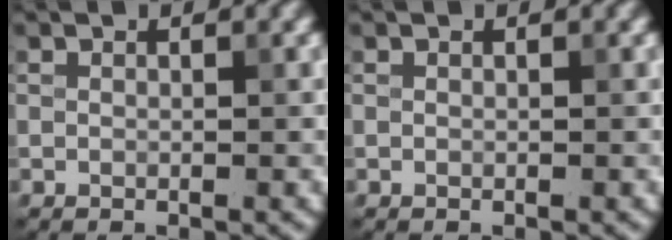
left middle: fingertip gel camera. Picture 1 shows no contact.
{"total": 0.0}